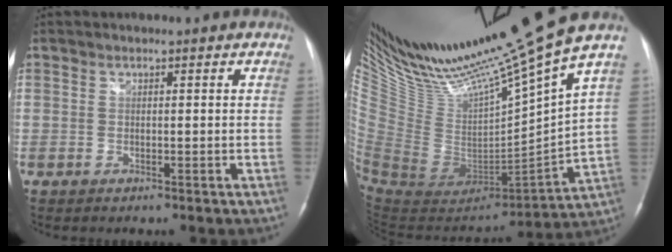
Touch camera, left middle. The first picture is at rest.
{"total": 29.1, "force": [24.4, 1.6, 15.8], "torque": [-0.282, -0.068, 0.417]}